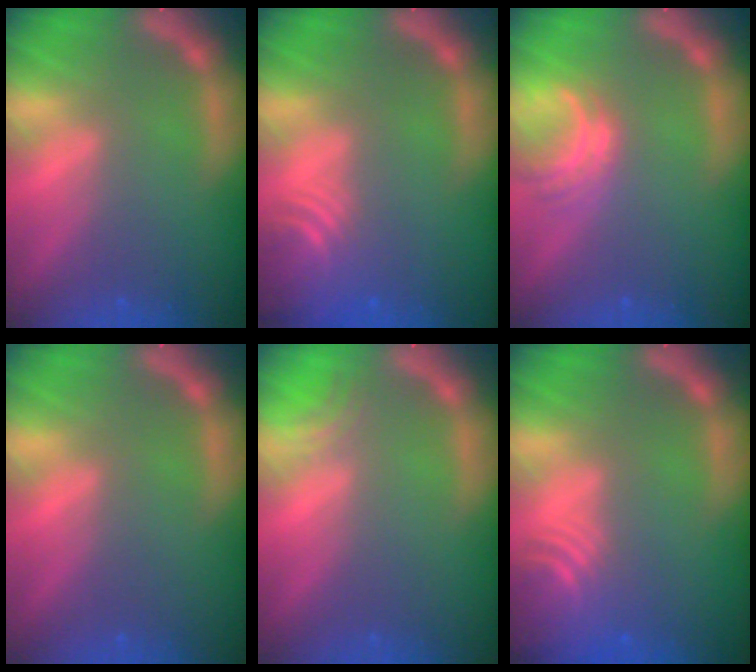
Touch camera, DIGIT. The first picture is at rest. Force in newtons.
{"total": 5.1}
{"total": 3.0}
{"total": 0.0}
{"total": 1.5}
{"total": 6.0}